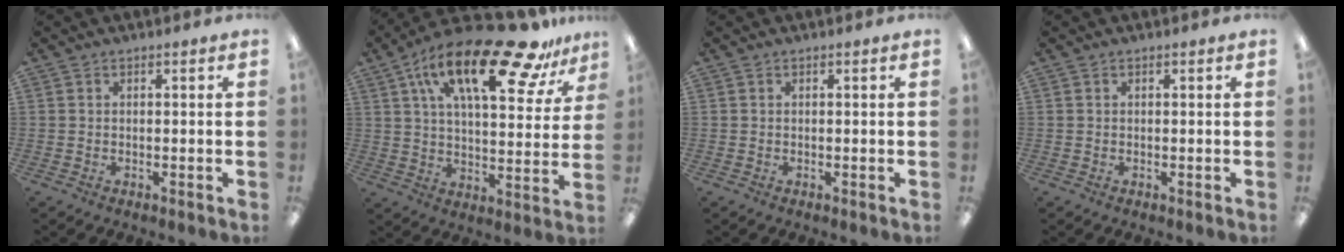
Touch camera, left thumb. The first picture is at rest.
{"total": 24.8, "force": [14.8, 9.2, 17.6], "torque": [-0.280, -0.078, 0.242]}
{"total": 0.0}
{"total": 0.0}